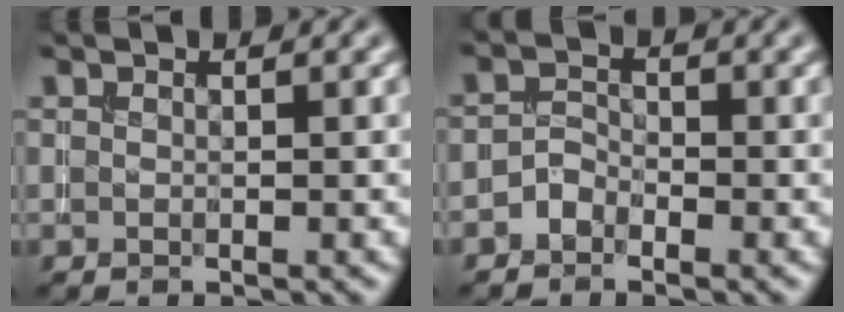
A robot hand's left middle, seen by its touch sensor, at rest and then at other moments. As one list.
[{"total": 1.5, "force": [-1.1, 0.9, 0.5], "torque": [-0.007, 0.008, -0.026]}]